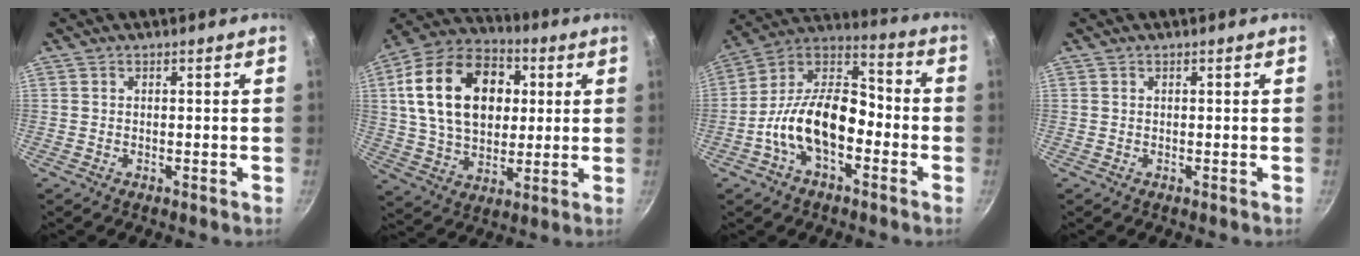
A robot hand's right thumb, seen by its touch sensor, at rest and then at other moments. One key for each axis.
{"total": 23.2, "fx": 4.7, "fy": 15.9, "fz": 16.2, "tx": -0.256, "ty": 0.013, "tz": 0.074}
{"total": 16.9, "fx": -5.0, "fy": 9.7, "fz": 12.9, "tx": -0.197, "ty": 0.060, "tz": -0.110}
{"total": 0.0}